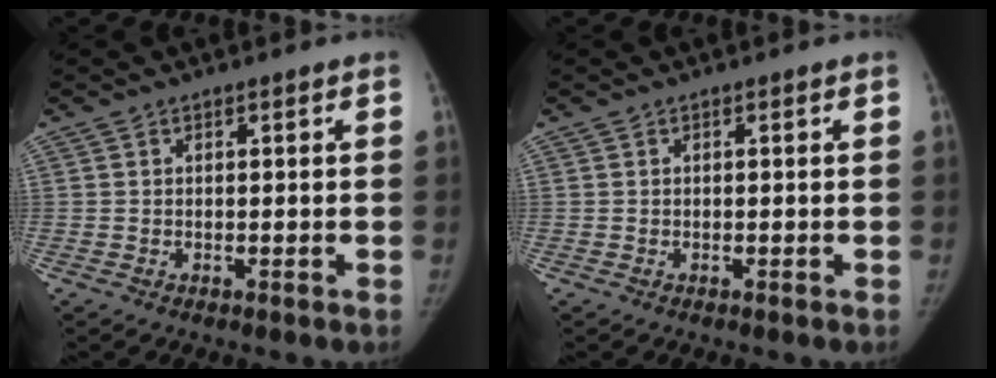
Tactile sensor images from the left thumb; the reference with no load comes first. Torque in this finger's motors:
{"motor_torque": [0.00, 0.00, 0.22, -0.22, 0.00]}